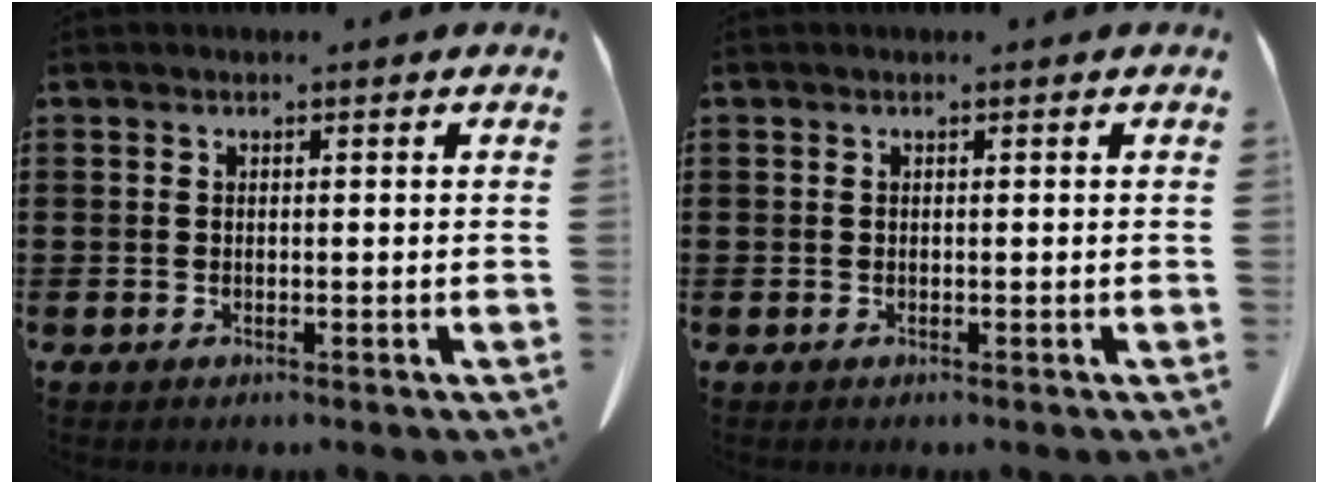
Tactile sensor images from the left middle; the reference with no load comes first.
{"total": 0.0}